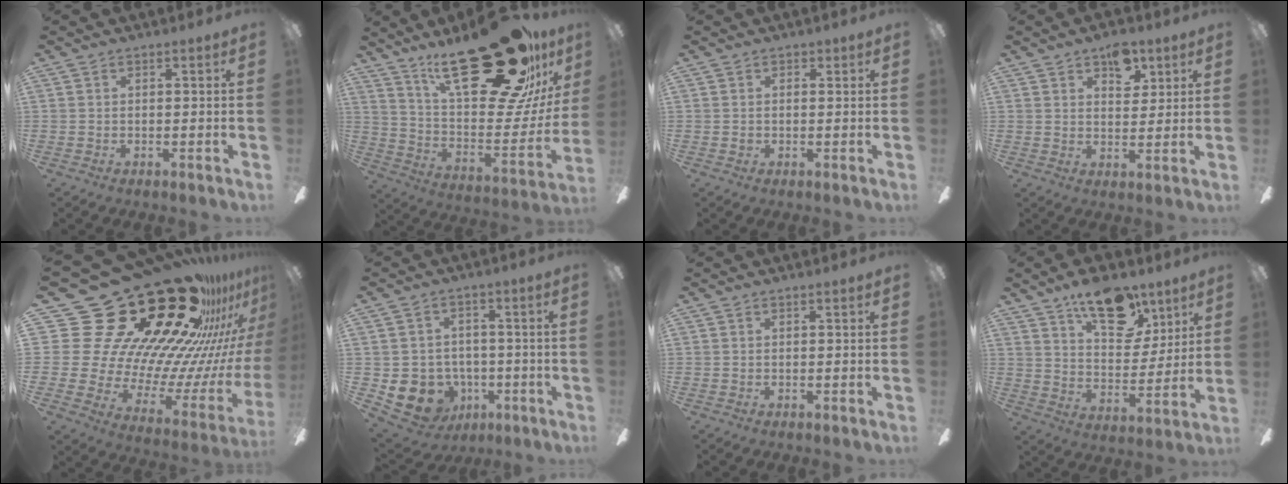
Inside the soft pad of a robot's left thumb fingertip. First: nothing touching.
{"total": 33.8, "force": [22.0, 12.2, 22.5], "torque": [-0.301, -0.140, 0.375]}
{"total": 1.0, "force": [0.2, 1.0, 0.3], "torque": [0.002, 0.003, 0.000]}
{"total": 7.8, "force": [4.7, 4.5, 4.4], "torque": [-0.039, -0.017, 0.076]}
{"total": 38.0, "force": [23.6, 19.8, 22.3], "torque": [-0.308, -0.255, 0.487]}
{"total": 10.4, "force": [-3.7, 9.0, 3.6], "torque": [-0.096, 0.029, -0.058]}
{"total": 0.0}
{"total": 19.0, "force": [11.7, 10.2, 10.9], "torque": [-0.140, -0.063, 0.199]}